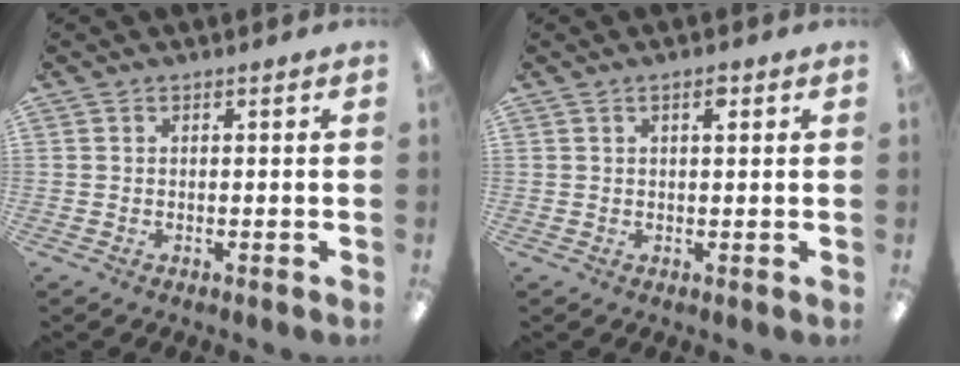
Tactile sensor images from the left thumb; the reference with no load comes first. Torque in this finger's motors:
{"motor_torque": [-0.02, 0.10, -0.42, 0.28, 0.04]}